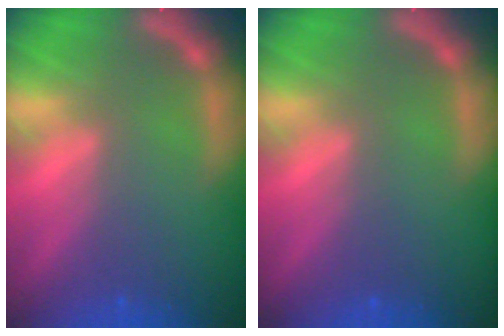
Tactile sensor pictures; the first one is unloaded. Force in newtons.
{"total": 0.0}